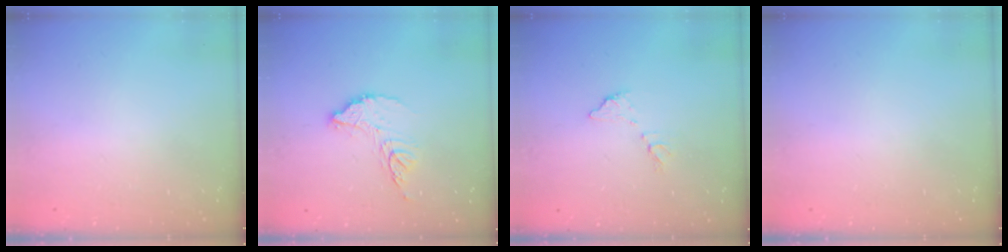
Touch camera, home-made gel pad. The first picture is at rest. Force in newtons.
{"total": 11.2, "press": 11.1, "slide": 0.9}
{"total": 6.7, "press": 6.7, "slide": 0.3}
{"total": 0.0}